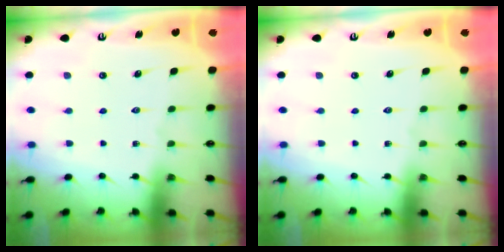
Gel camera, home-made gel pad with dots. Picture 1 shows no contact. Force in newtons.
{"total": 0.0}